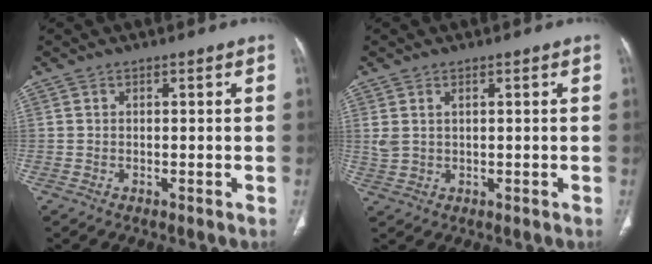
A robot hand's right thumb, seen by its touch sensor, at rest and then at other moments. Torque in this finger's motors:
{"motor_torque": [0.14, 0.01, 0.00, 0.58, 0.00]}